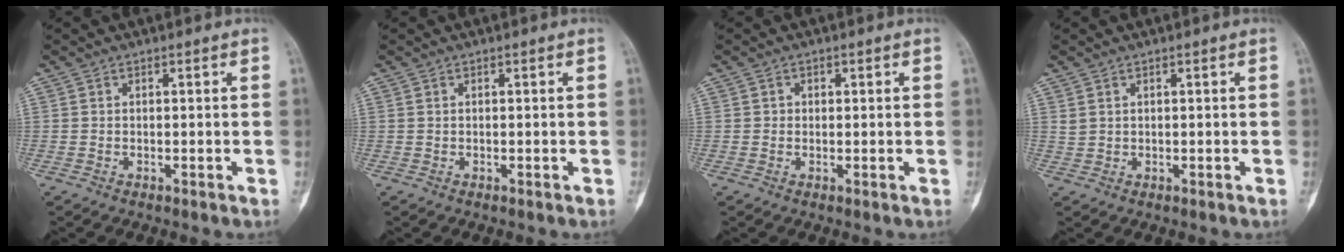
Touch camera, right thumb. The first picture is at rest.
{"total": 0.0}
{"total": 1.0, "force": [0.2, 1.0, 0.2], "torque": [0.004, 0.002, 0.001]}
{"total": 1.0, "force": [0.6, 0.8, 0.4], "torque": [-0.002, -0.002, 0.015]}